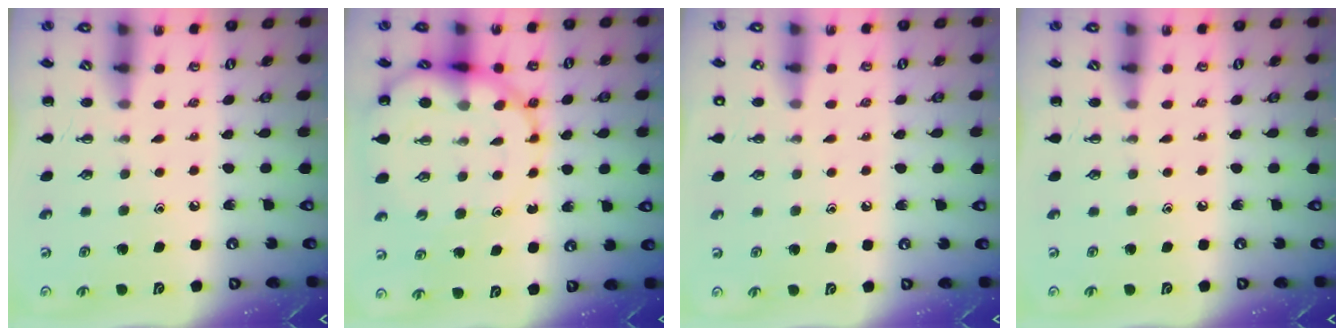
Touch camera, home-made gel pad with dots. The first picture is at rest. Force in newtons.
{"total": 12.8, "press": 12.3, "slide": 3.4}
{"total": 1.3, "press": 1.3, "slide": 0.1}
{"total": 0.0}